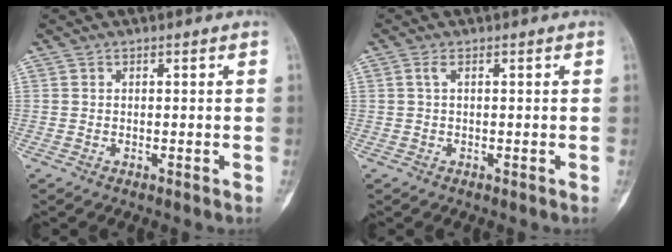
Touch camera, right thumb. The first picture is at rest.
{"total": 1.0, "force": [0.2, 0.2, 0.9], "torque": [-0.028, 0.003, 0.004]}